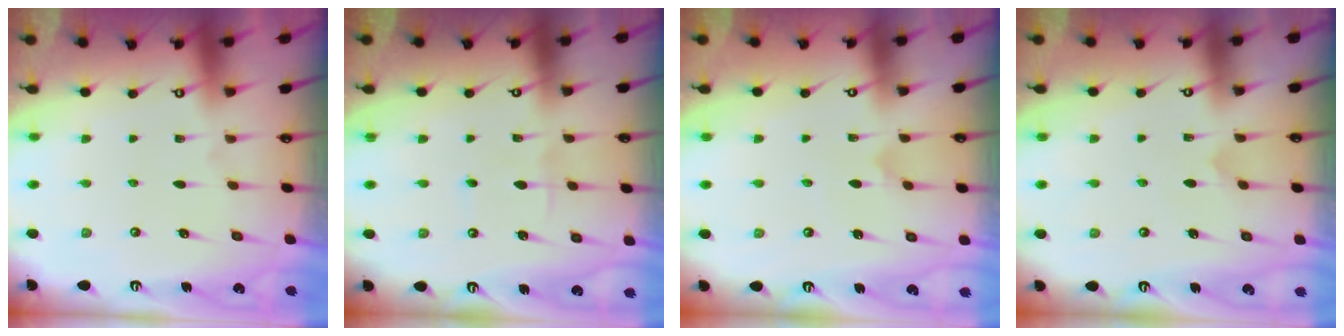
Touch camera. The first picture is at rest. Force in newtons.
{"total": 2.9, "press": 2.9, "slide": 0.3}
{"total": 2.5, "press": 2.5, "slide": 0.3}
{"total": 1.5, "press": 1.5, "slide": 0.1}